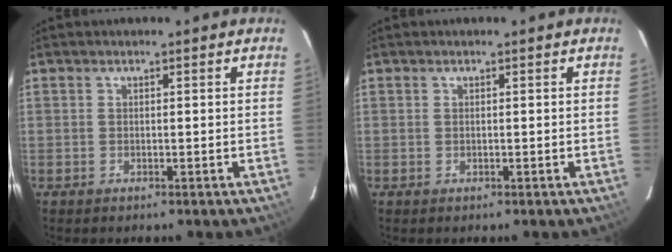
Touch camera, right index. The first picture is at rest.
{"total": 0.0}